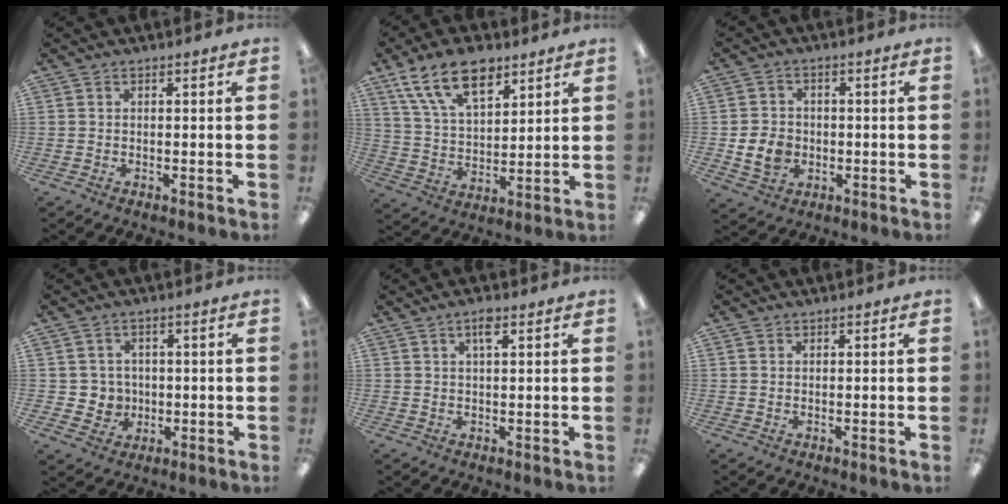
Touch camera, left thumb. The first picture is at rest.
{"total": 14.5, "force": [9.3, 7.4, 8.3], "torque": [-0.149, -0.032, 0.171]}
{"total": 6.5, "force": [-1.1, 5.5, 3.1], "torque": [-0.061, 0.010, -0.017]}
{"total": 4.6, "force": [0.7, 4.6, -0.1], "torque": [-0.010, 0.004, 0.015]}
{"total": 3.3, "force": [1.9, 1.0, 2.4], "torque": [-0.044, 0.003, 0.031]}
{"total": 1.0, "force": [0.5, 0.8, 0.4], "torque": [-0.010, 0.003, 0.009]}